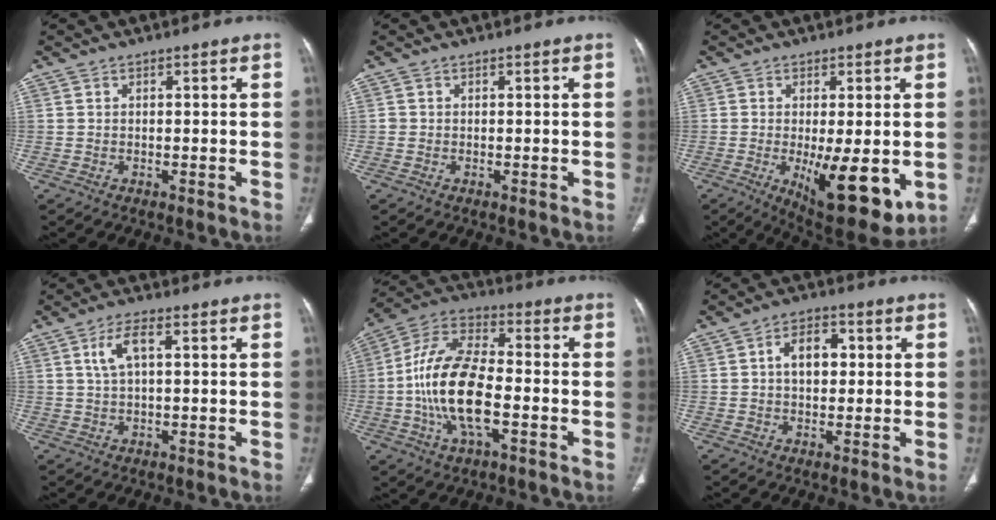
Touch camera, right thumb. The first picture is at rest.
{"total": 0.6, "force": [-0.1, 0.5, 0.1], "torque": [0.001, 0.004, -0.002]}
{"total": 14.1, "force": [-3.0, 5.0, 12.8], "torque": [-0.181, -0.029, -0.029]}
{"total": 5.0, "force": [1.4, 1.9, 4.4], "torque": [-0.095, 0.012, 0.027]}
{"total": 17.0, "force": [-3.4, 8.0, 14.6], "torque": [-0.284, 0.031, -0.067]}
{"total": 6.3, "force": [0.9, 4.1, 4.7], "torque": [-0.063, 0.012, 0.011]}